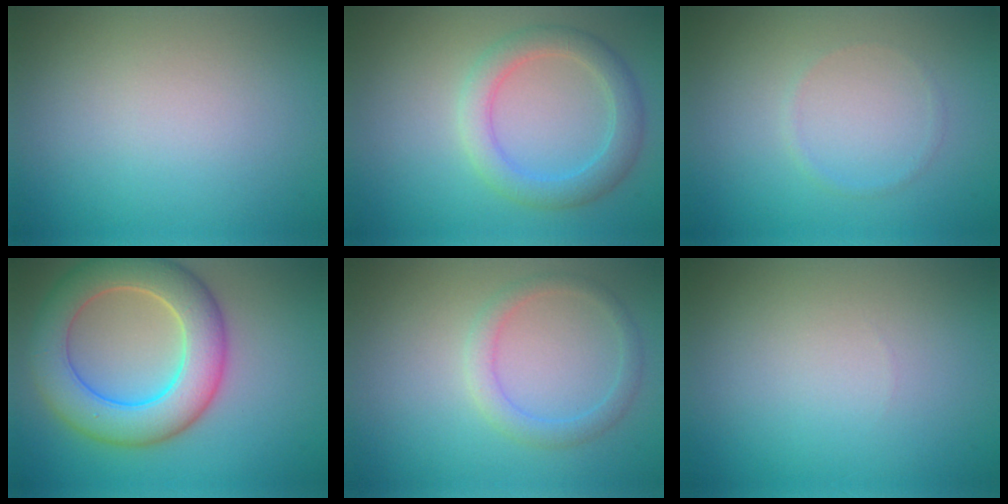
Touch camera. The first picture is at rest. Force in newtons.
{"total": 3.6, "press": 3.6, "slide": 0.1}
{"total": 0.6, "press": 0.6, "slide": 0.1}
{"total": 8.2, "press": 8.2, "slide": 0.4}
{"total": 2.1, "press": 2.0, "slide": 0.3}
{"total": 0.0}